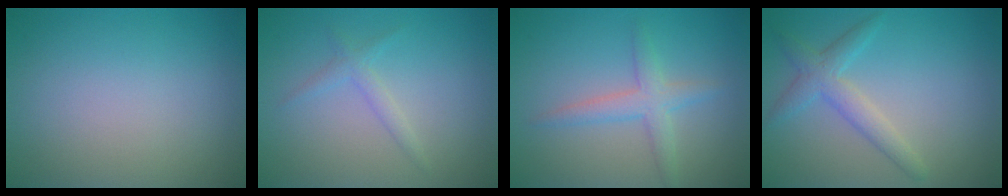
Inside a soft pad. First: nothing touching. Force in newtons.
{"total": 1.4, "press": 1.4, "slide": 0.1}
{"total": 2.5, "press": 2.5, "slide": 0.2}
{"total": 2.8, "press": 2.8, "slide": 0.0}